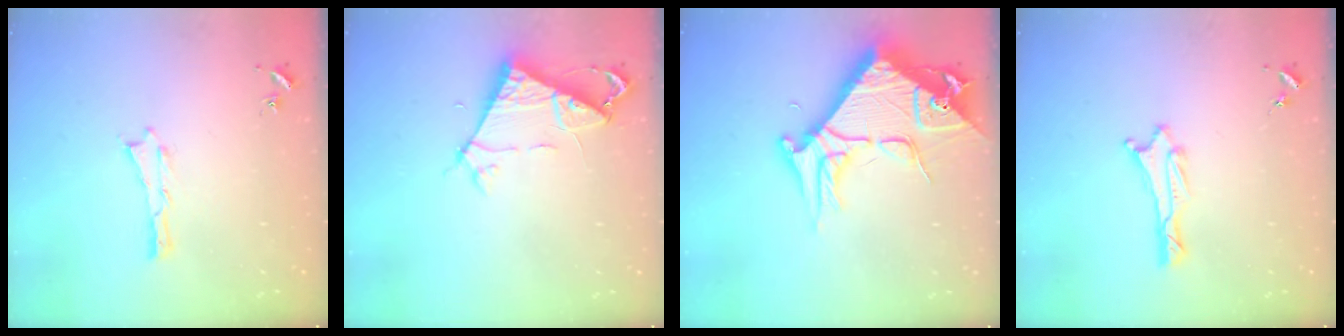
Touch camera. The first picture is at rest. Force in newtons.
{"total": 6.6, "press": 6.5, "slide": 0.7}
{"total": 12.0, "press": 11.9, "slide": 1.4}
{"total": 1.1, "press": 1.1, "slide": 0.1}